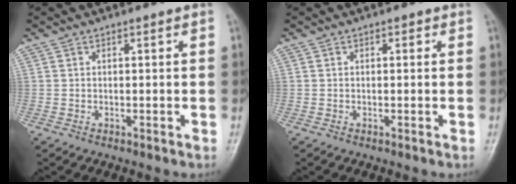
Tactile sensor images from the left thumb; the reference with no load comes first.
{"total": 0.6, "force": [0.2, 0.4, 0.3], "torque": [0.003, 0.001, -0.001]}